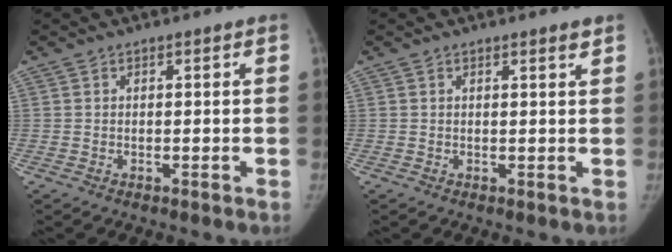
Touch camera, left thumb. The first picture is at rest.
{"total": 1.3, "force": [1.0, 0.1, 0.8], "torque": [-0.009, -0.007, 0.014]}